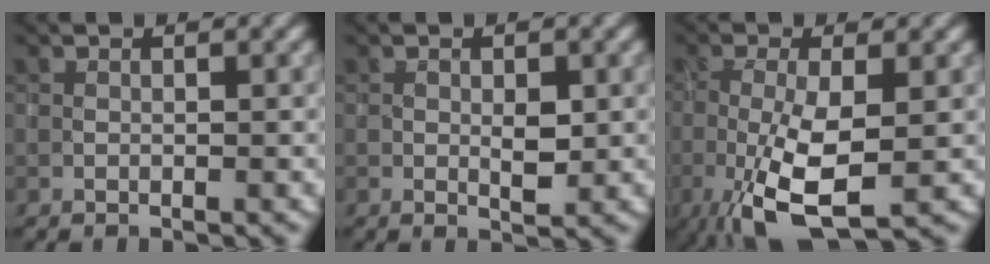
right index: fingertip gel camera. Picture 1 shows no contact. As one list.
[{"total": 2.1, "force": [0.0, 1.1, 1.8], "torque": [-0.033, -0.006, 0.005]}, {"total": 7.2, "force": [-1.9, 2.4, 6.5], "torque": [-0.141, -0.014, -0.033]}]